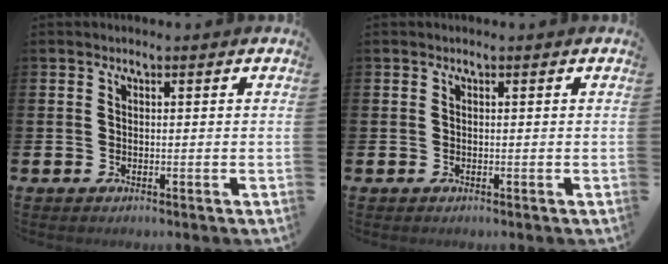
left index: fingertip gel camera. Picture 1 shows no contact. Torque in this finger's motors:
{"motor_torque": [0.01, 0.09, -0.01, -0.01]}